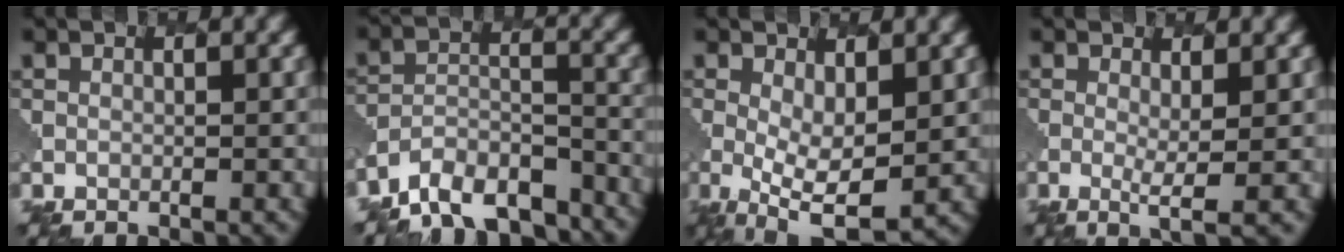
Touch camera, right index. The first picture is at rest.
{"total": 9.0, "force": [-7.9, 3.5, 2.6], "torque": [-0.045, 0.003, -0.114]}
{"total": 5.5, "force": [0.0, 2.3, 4.9], "torque": [-0.103, -0.015, 0.004]}
{"total": 2.2, "force": [0.3, 0.2, 2.2], "torque": [-0.046, -0.011, 0.005]}